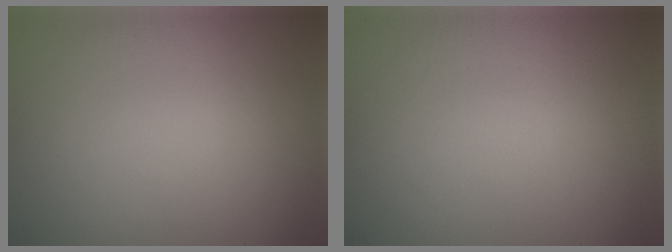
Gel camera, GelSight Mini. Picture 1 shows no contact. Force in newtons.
{"total": 0.0}